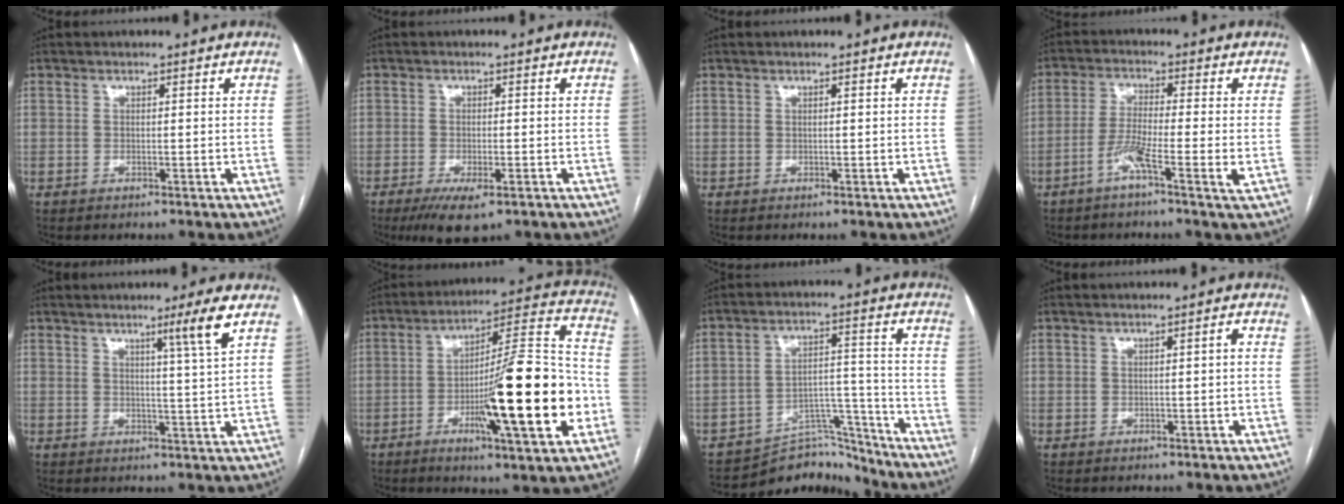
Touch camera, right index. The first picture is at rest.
{"total": 5.8, "force": [-3.4, 1.5, 4.5], "torque": [-0.077, -0.013, -0.051]}
{"total": 0.0}
{"total": 6.2, "force": [-2.5, -0.6, 5.7], "torque": [-0.114, -0.002, -0.048]}
{"total": 4.7, "force": [2.6, -1.6, 3.6], "torque": [-0.057, -0.015, 0.047]}
{"total": 21.0, "force": [-5.4, 1.6, 20.2], "torque": [-0.304, 0.001, -0.077]}
{"total": 9.2, "force": [-8.8, 2.6, -0.9], "torque": [0.029, 0.062, -0.138]}
{"total": 0.9, "force": [0.0, 0.0, 0.9], "torque": [-0.013, 0.002, 0.001]}